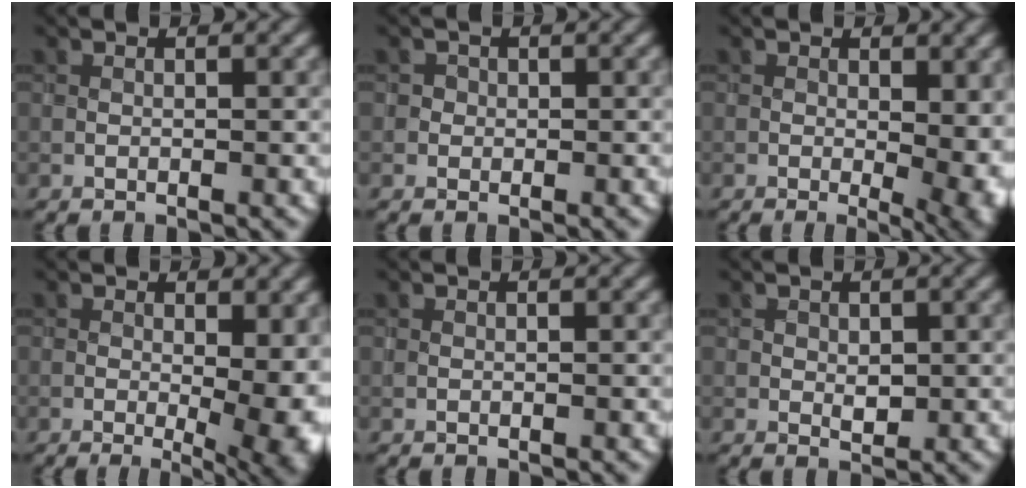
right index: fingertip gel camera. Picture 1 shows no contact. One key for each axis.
{"total": 0.9, "fx": 0.0, "fy": 0.9, "fz": 0.0, "tx": 0.011, "ty": 0.001, "tz": -0.002}
{"total": 6.6, "fx": -0.9, "fy": 3.1, "fz": 5.7, "tx": -0.048, "ty": -0.004, "tz": -0.005}
{"total": 8.5, "fx": -1.0, "fy": 3.8, "fz": 7.6, "tx": -0.068, "ty": -0.001, "tz": -0.013}
{"total": 0.0}
{"total": 1.4, "fx": 0.2, "fy": 1.0, "fz": 1.0, "tx": -0.016, "ty": -0.005, "tz": 0.006}